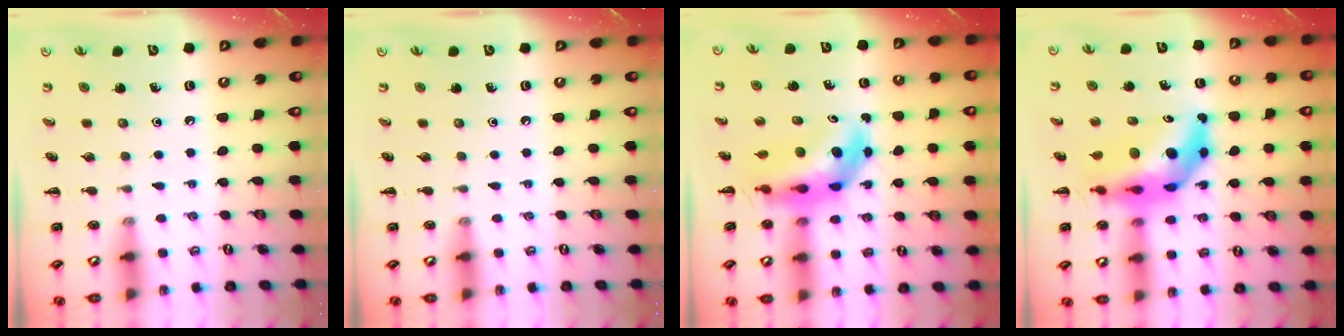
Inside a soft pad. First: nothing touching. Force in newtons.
{"total": 0.0}
{"total": 7.7, "press": 7.4, "slide": 2.2}
{"total": 12.8, "press": 12.2, "slide": 4.0}